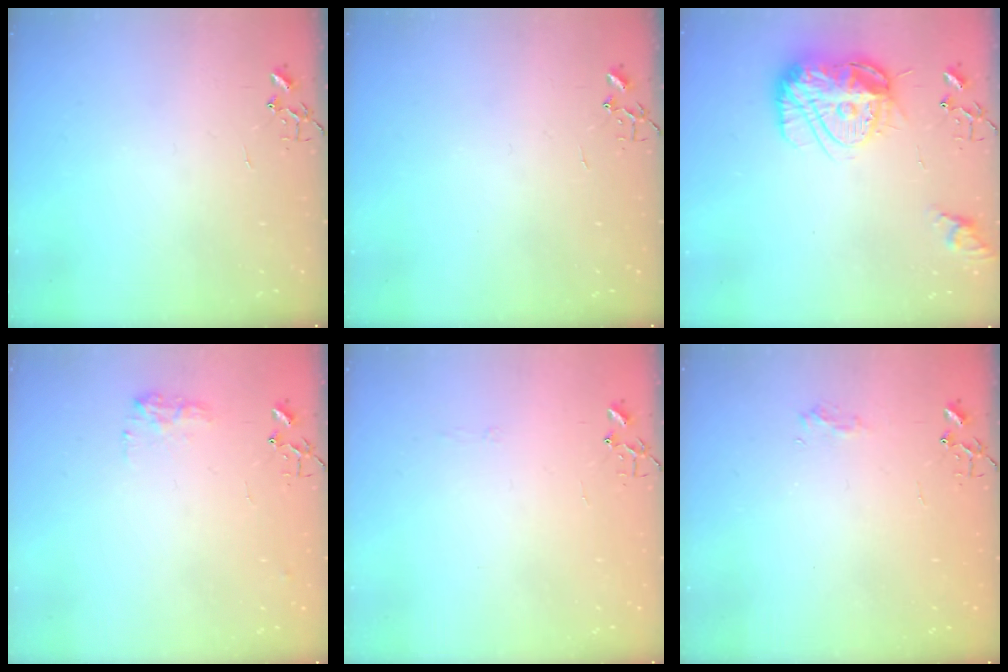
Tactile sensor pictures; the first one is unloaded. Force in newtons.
{"total": 0.0}
{"total": 15.6, "press": 15.5, "slide": 1.4}
{"total": 8.5, "press": 8.4, "slide": 0.3}
{"total": 2.8, "press": 2.8, "slide": 0.5}
{"total": 5.9, "press": 5.8, "slide": 0.6}